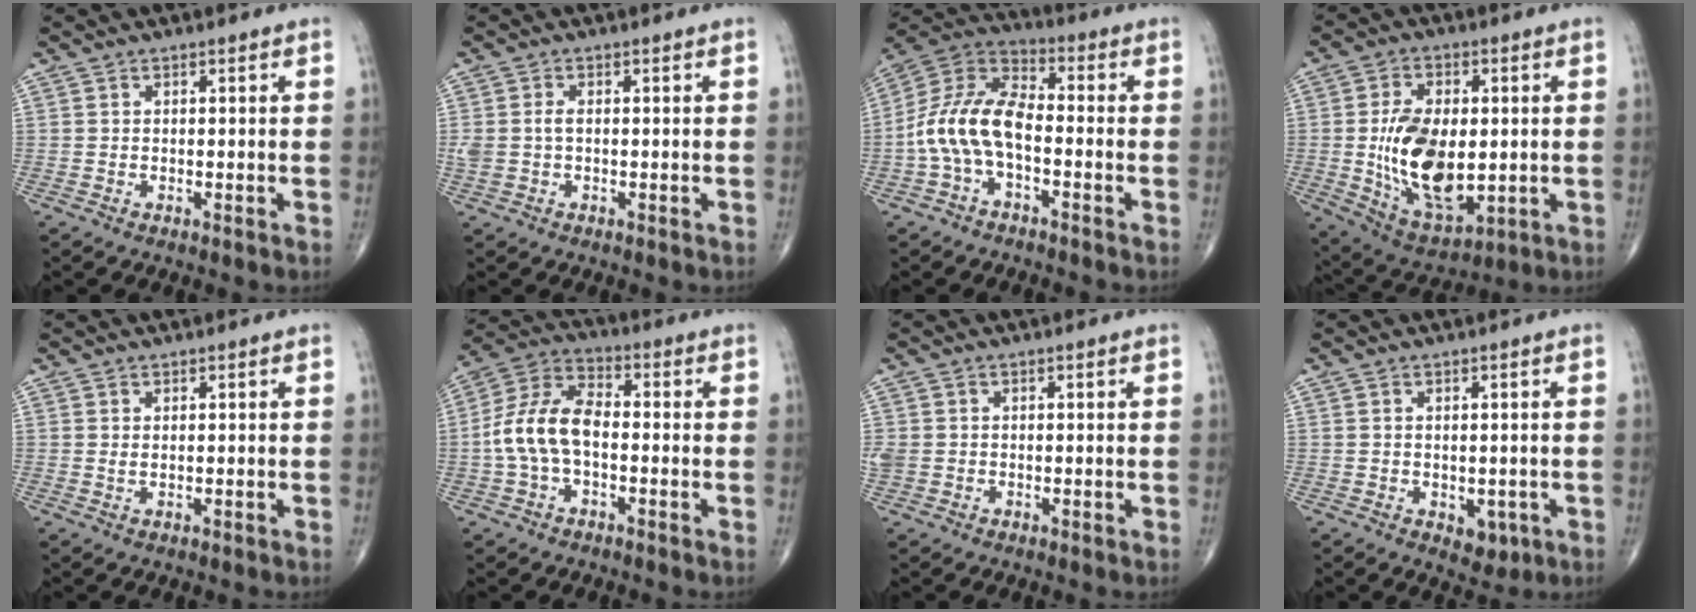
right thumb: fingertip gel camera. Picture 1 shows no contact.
{"total": 3.1, "force": [0.1, 2.0, 2.4], "torque": [-0.067, 0.007, 0.001]}
{"total": 12.8, "force": [-2.7, 7.0, 10.3], "torque": [-0.202, 0.041, -0.061]}
{"total": 17.4, "force": [-0.6, 9.8, 14.4], "torque": [-0.238, -0.012, 0.006]}
{"total": 0.6, "force": [0.2, 0.2, 0.5], "torque": [-0.009, 0.002, 0.005]}
{"total": 11.3, "force": [-1.5, 6.5, 9.1], "torque": [-0.182, 0.038, -0.037]}
{"total": 2.5, "force": [-0.1, 2.2, 1.2], "torque": [-0.034, 0.005, 0.001]}
{"total": 3.6, "force": [-0.9, 2.5, 2.4], "torque": [-0.014, -0.003, -0.002]}